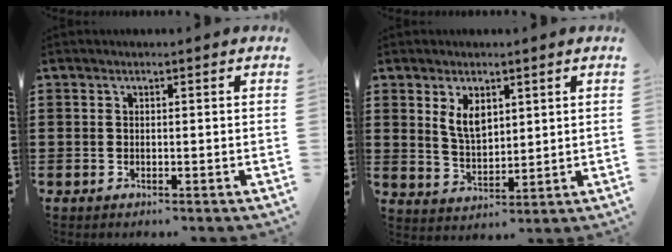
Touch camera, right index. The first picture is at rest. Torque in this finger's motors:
{"motor_torque": [0.32, 0.15, 0.15, 0.10]}